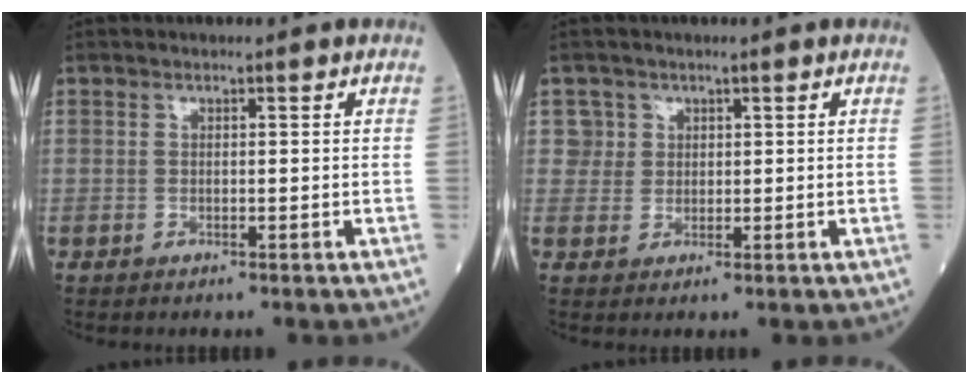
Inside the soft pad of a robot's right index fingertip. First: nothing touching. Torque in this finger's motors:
{"motor_torque": [-0.15, 0.02, -0.09, -0.02]}